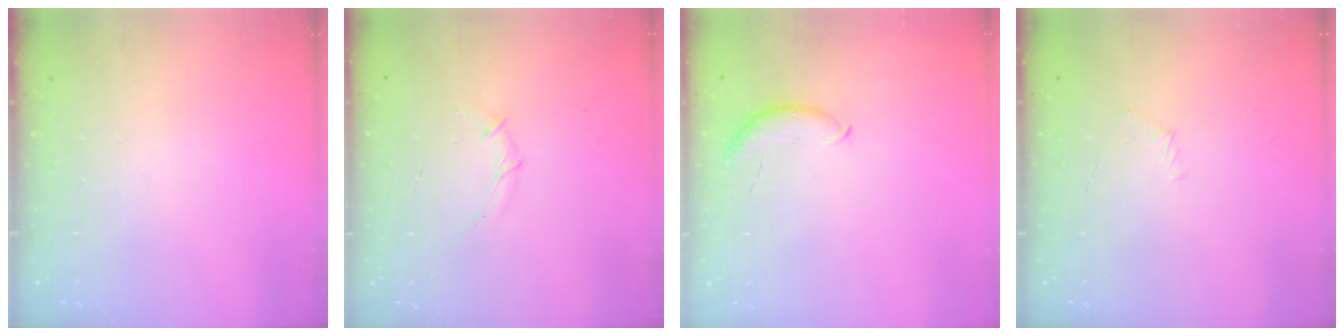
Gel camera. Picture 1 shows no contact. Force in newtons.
{"total": 3.0, "press": 2.9, "slide": 0.8}
{"total": 7.4, "press": 7.4, "slide": 1.1}
{"total": 4.7, "press": 4.5, "slide": 1.3}